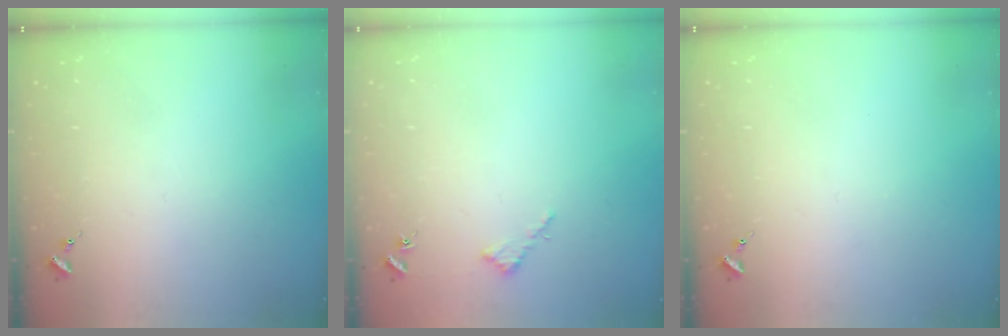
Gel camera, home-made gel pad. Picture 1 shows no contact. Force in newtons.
{"total": 2.6, "press": 2.6, "slide": 0.2}
{"total": 0.0}